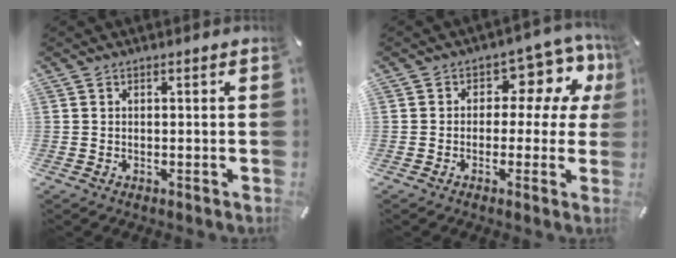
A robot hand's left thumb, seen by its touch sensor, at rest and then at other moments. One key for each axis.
{"total": 9.5, "fx": 2.7, "fy": 6.2, "fz": 6.6, "tx": -0.077, "ty": -0.023, "tz": 0.046}